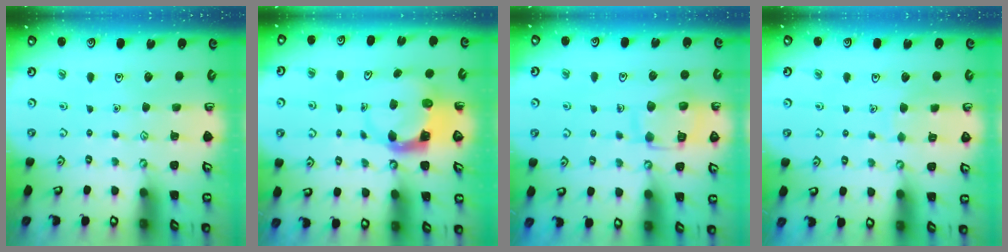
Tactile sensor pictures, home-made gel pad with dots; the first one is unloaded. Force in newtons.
{"total": 3.9, "press": 3.8, "slide": 0.6}
{"total": 12.7, "press": 12.6, "slide": 1.2}
{"total": 3.8, "press": 3.8, "slide": 0.2}